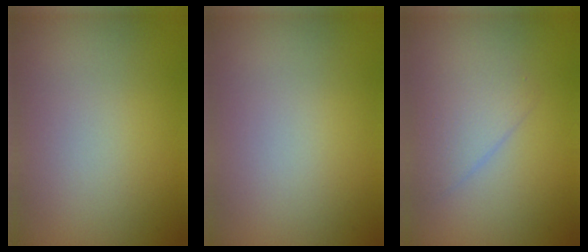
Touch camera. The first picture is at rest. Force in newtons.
{"total": 0.0}
{"total": 2.4, "press": 2.4, "slide": 0.1}